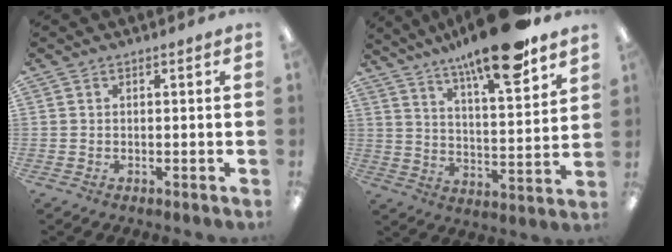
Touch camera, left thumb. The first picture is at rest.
{"total": 16.9, "force": [13.2, 3.3, 9.9], "torque": [-0.165, -0.085, 0.216]}